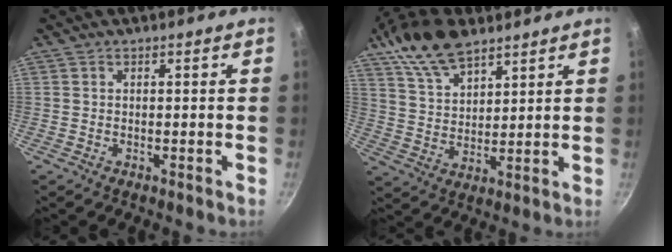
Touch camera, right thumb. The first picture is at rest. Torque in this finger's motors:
{"motor_torque": [0.43, 0.73, -0.04, 0.35, 0.04]}